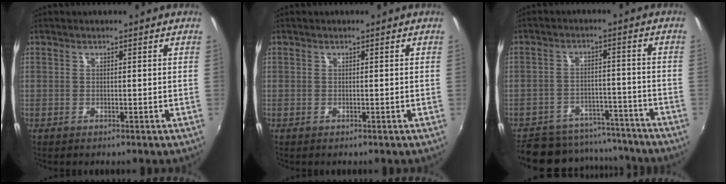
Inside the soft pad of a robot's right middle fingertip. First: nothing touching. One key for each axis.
{"total": 0.0}
{"total": 17.4, "fx": -15.1, "fy": 6.8, "fz": 5.3, "tx": -0.128, "ty": 0.021, "tz": -0.196}